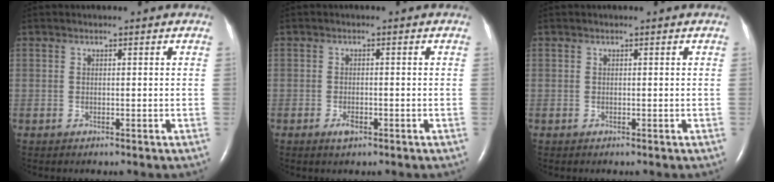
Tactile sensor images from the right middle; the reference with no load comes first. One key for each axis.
{"total": 1.7, "fx": -1.0, "fy": 0.6, "fz": 1.3, "tx": -0.028, "ty": -0.001, "tz": -0.015}
{"total": 0.0}